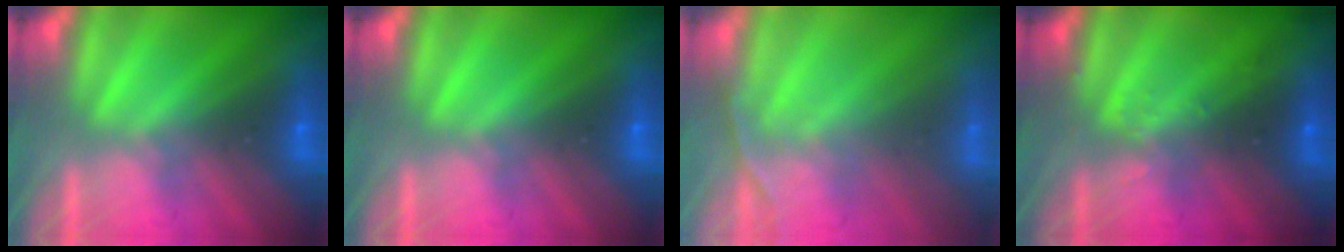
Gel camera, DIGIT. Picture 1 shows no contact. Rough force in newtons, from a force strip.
{"total": 0.0}
{"total": 1.6}
{"total": 2.4}